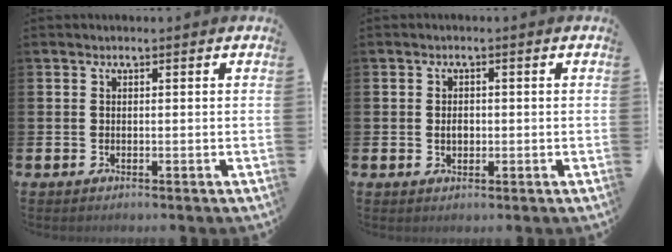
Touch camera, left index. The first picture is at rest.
{"total": 1.7, "force": [-0.1, 1.2, 1.2], "torque": [-0.012, 0.004, -0.006]}